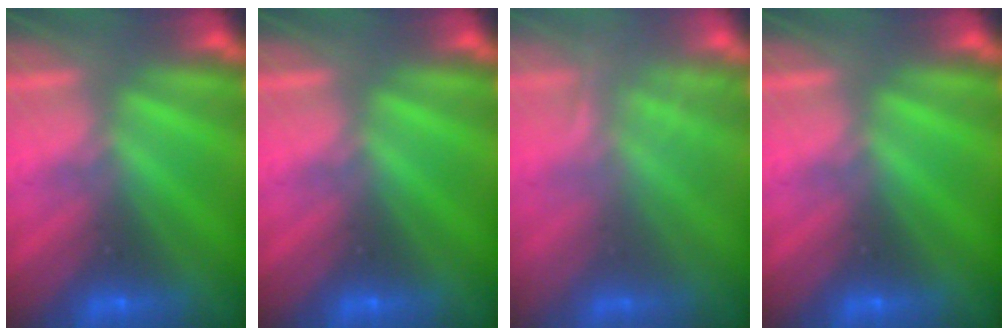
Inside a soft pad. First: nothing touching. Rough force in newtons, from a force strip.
{"total": 0.0}
{"total": 2.2}
{"total": 0.0}